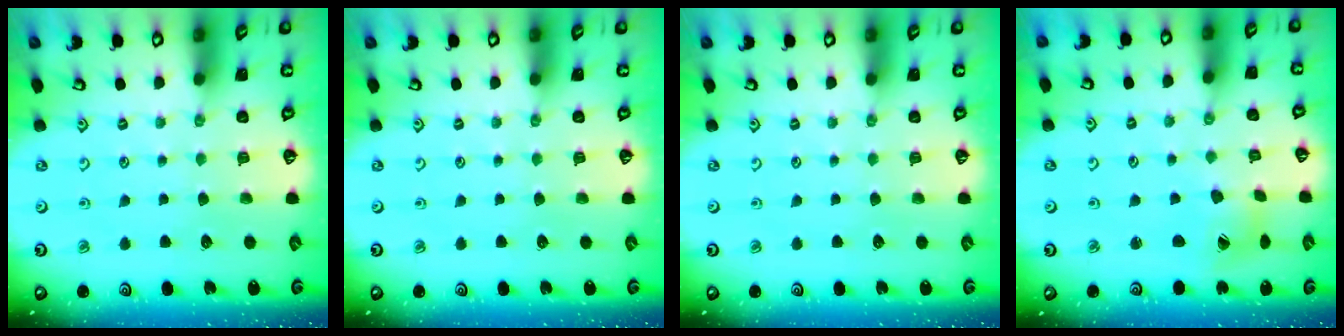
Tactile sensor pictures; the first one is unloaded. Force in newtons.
{"total": 0.0}
{"total": 0.0}
{"total": 6.1, "press": 6.0, "slide": 0.6}